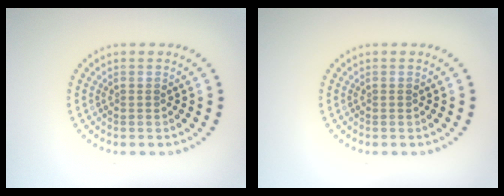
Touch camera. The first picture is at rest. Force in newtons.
{"total": 0.0}